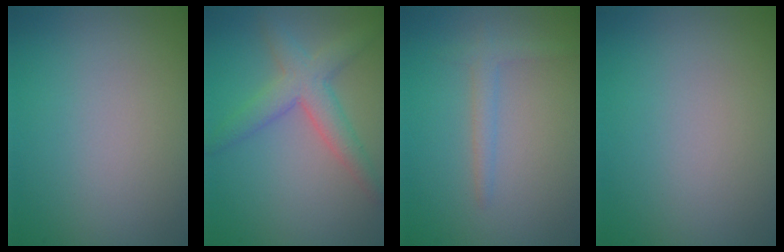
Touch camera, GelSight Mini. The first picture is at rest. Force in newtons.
{"total": 3.9, "press": 3.9, "slide": 0.2}
{"total": 1.4, "press": 1.4, "slide": 0.2}
{"total": 0.0}